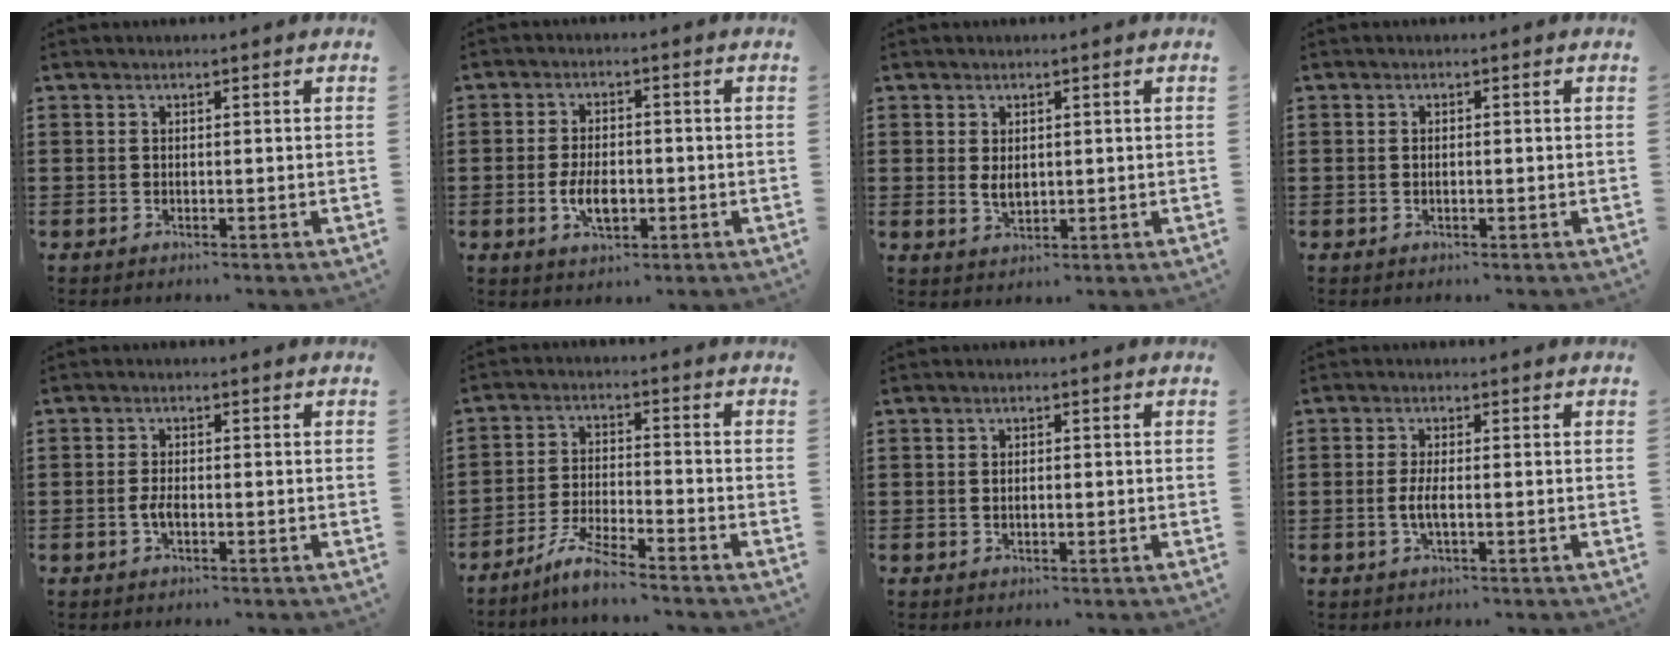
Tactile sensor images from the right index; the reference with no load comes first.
{"total": 5.1, "force": [-1.2, 2.6, 4.3], "torque": [-0.082, -0.006, -0.023]}
{"total": 2.4, "force": [0.3, 1.3, 2.0], "torque": [-0.032, -0.002, 0.005]}
{"total": 0.8, "force": [-0.1, 0.3, 0.7], "torque": [-0.014, -0.001, -0.002]}
{"total": 2.2, "force": [-0.7, 0.5, 2.0], "torque": [-0.054, -0.010, -0.016]}
{"total": 5.4, "force": [-4.9, 0.1, 2.3], "torque": [-0.060, -0.008, -0.099]}
{"total": 1.4, "force": [-0.1, 0.6, 1.2], "torque": [-0.023, 0.004, -0.004]}
{"total": 3.1, "force": [-0.7, 0.7, 2.9], "torque": [-0.067, -0.005, -0.018]}